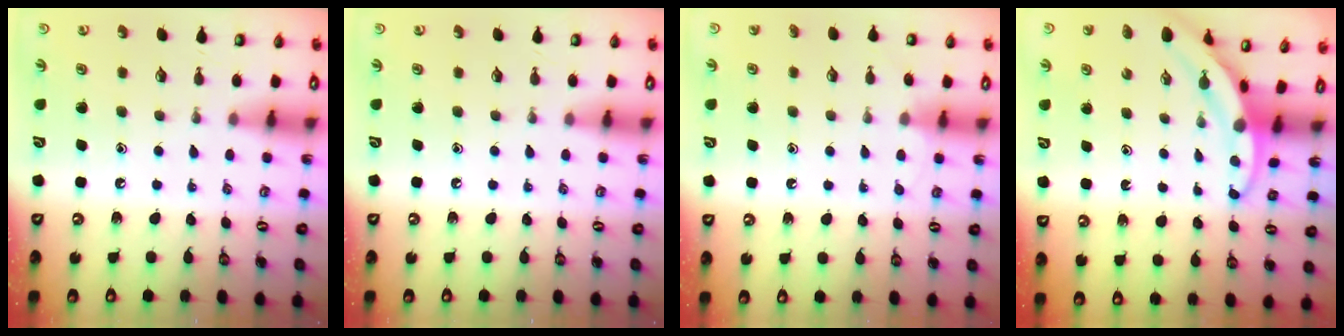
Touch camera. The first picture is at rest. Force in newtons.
{"total": 0.0}
{"total": 2.7, "press": 2.7, "slide": 0.3}
{"total": 3.5, "press": 3.5, "slide": 0.1}